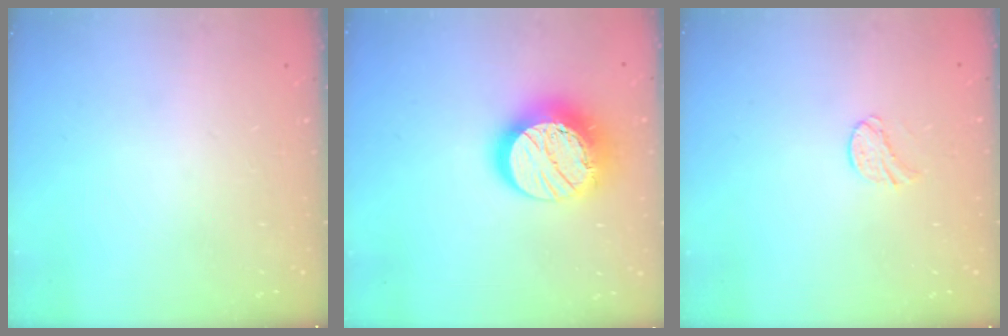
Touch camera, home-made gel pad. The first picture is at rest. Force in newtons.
{"total": 18.6, "press": 18.6, "slide": 1.0}
{"total": 6.6, "press": 6.6, "slide": 0.5}